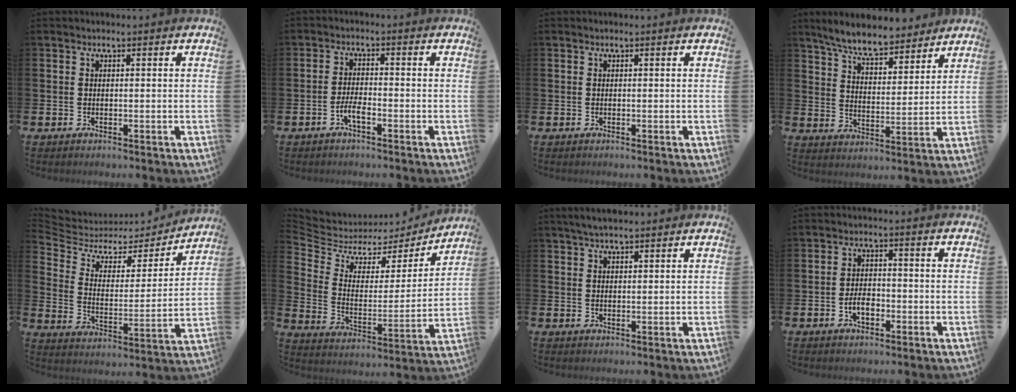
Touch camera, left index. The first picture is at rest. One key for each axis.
{"total": 2.3, "fx": -1.2, "fy": 0.6, "fz": 1.9, "tx": -0.041, "ty": 0.006, "tz": -0.021}
{"total": 0.0}
{"total": 7.7, "fx": 7.1, "fy": 1.7, "fz": 2.6, "tx": -0.075, "ty": -0.038, "tz": 0.125}
{"total": 5.5, "fx": 4.3, "fy": 3.0, "fz": 1.5, "tx": -0.063, "ty": -0.034, "tz": 0.067}
{"total": 5.9, "fx": 4.9, "fy": 3.2, "fz": 1.1, "tx": -0.061, "ty": -0.039, "tz": 0.080}
{"total": 3.1, "fx": 2.6, "fy": 0.8, "fz": 1.4, "tx": -0.030, "ty": 0.000, "tz": 0.048}
{"total": 2.8, "fx": -0.9, "fy": 1.6, "fz": 2.1, "tx": -0.031, "ty": 0.001, "tz": -0.020}